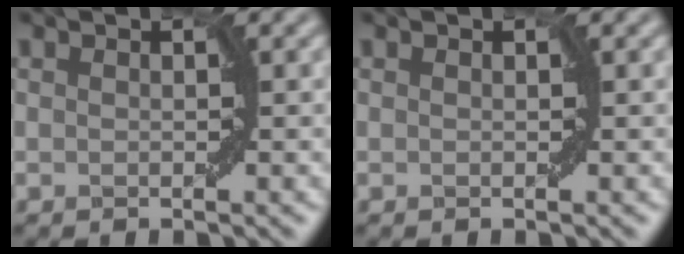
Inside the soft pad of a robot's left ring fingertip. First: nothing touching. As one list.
[{"total": 0.0}]